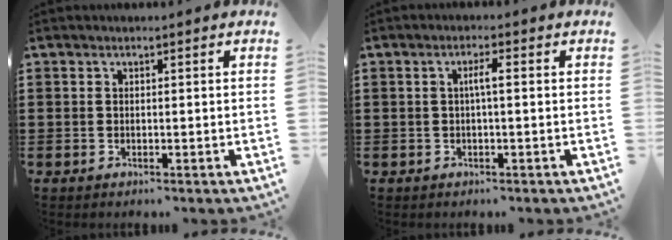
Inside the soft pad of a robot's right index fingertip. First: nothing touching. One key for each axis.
{"total": 2.2, "fx": -0.1, "fy": 0.1, "fz": 2.2, "tx": -0.042, "ty": 0.000, "tz": -0.005}